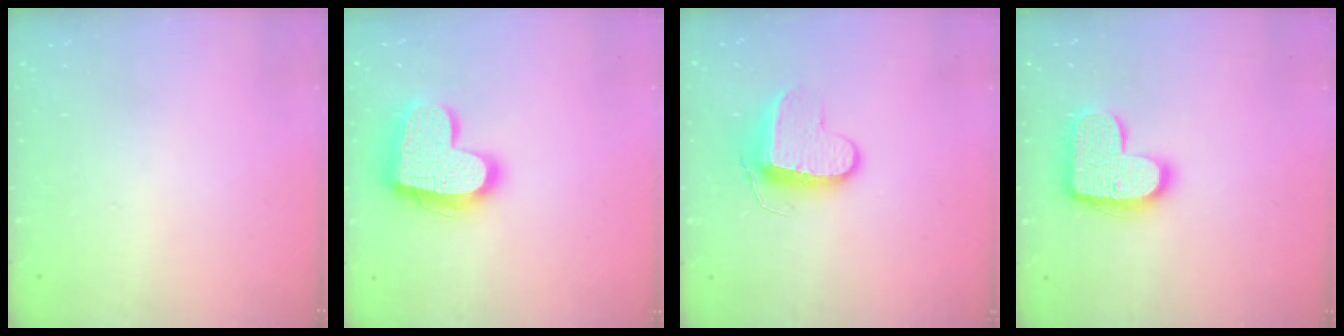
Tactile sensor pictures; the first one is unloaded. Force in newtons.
{"total": 18.0, "press": 17.9, "slide": 1.6}
{"total": 9.6, "press": 9.6, "slide": 0.2}
{"total": 15.5, "press": 15.5, "slide": 0.8}